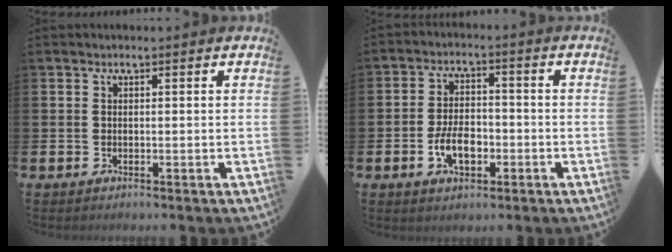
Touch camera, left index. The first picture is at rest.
{"total": 5.3, "force": [-1.7, 3.0, 3.9], "torque": [-0.065, 0.003, -0.034]}